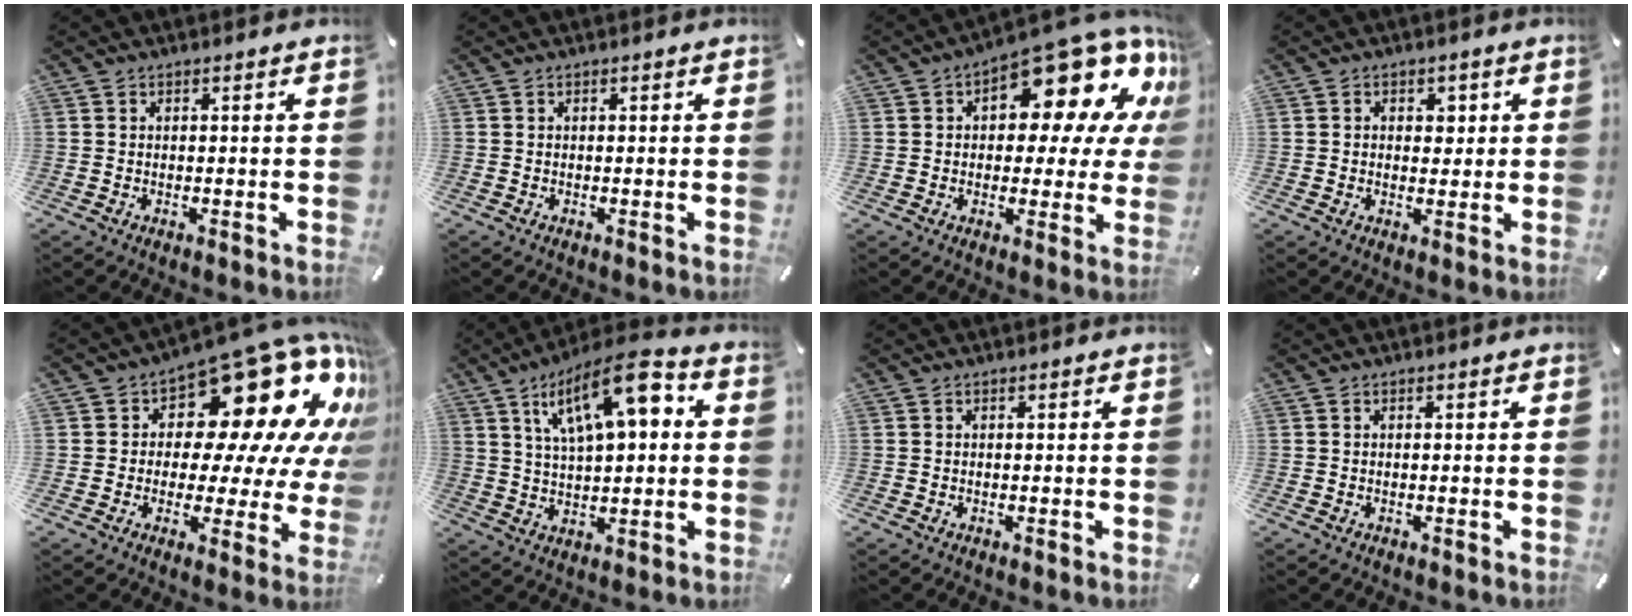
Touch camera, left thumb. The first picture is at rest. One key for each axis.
{"total": 0.0}
{"total": 17.4, "fx": 10.4, "fy": 8.3, "fz": 11.2, "tx": -0.145, "ty": -0.088, "tz": 0.171}
{"total": 3.0, "fx": 0.5, "fy": 2.5, "fz": 1.5, "tx": -0.008, "ty": -0.004, "tz": 0.000}
{"total": 21.4, "fx": 11.1, "fy": 10.7, "fz": 14.9, "tx": -0.198, "ty": -0.090, "tz": 0.185}
{"total": 16.3, "fx": 7.0, "fy": 6.6, "fz": 13.2, "tx": -0.221, "ty": -0.018, "tz": 0.114}
{"total": 0.0}
{"total": 0.0}